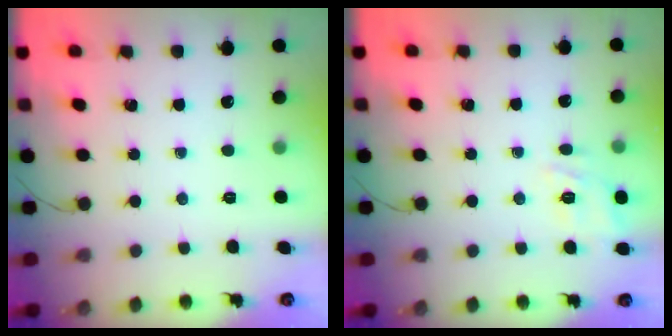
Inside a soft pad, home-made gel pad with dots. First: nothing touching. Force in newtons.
{"total": 3.5, "press": 3.2, "slide": 1.4}